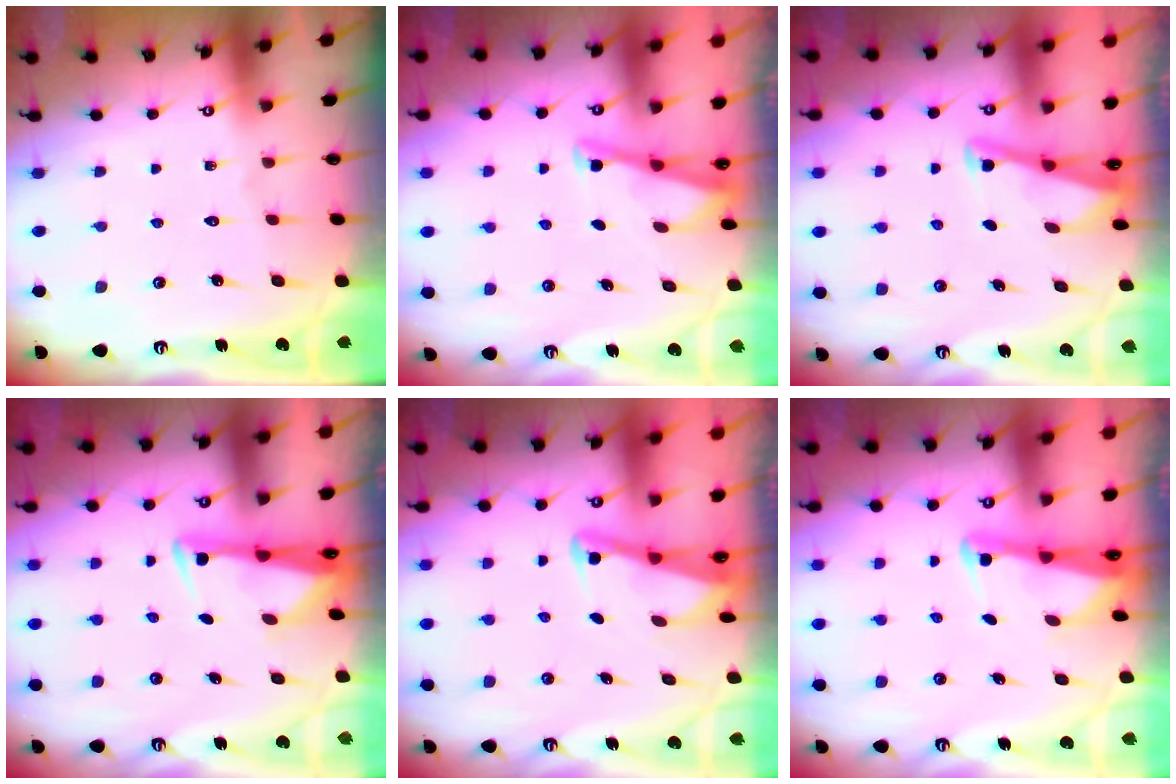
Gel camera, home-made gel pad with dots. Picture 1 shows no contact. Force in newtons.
{"total": 3.2, "press": 3.1, "slide": 0.4}
{"total": 2.8, "press": 2.8, "slide": 0.3}
{"total": 2.9, "press": 2.8, "slide": 0.9}
{"total": 2.9, "press": 2.9, "slide": 0.4}
{"total": 2.4, "press": 2.4, "slide": 0.3}